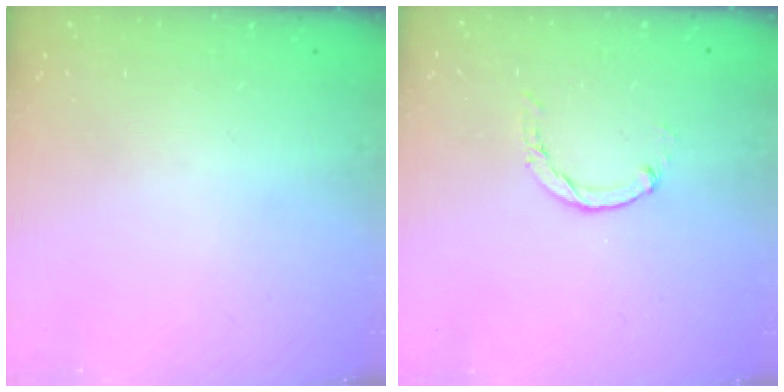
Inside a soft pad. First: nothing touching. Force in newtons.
{"total": 0.7, "press": 0.7, "slide": 0.2}